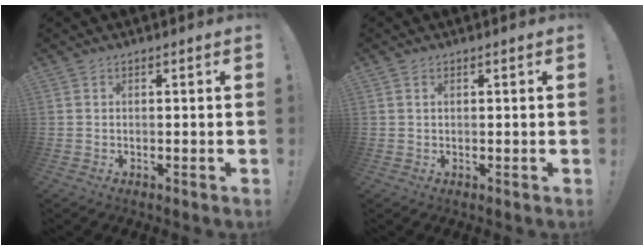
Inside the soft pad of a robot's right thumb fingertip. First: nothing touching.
{"total": 0.7, "force": [0.3, 0.3, 0.5], "torque": [-0.008, -0.001, 0.006]}